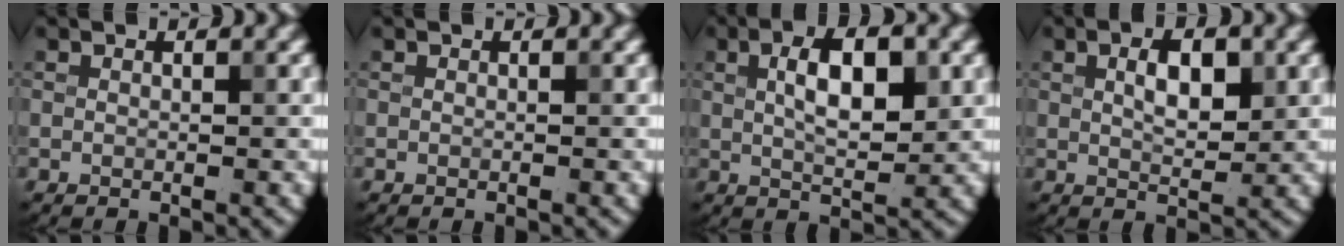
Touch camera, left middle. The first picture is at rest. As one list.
[{"total": 0.0}, {"total": 5.6, "force": [1.1, 2.2, 5.0], "torque": [-0.093, 0.007, 0.019]}, {"total": 3.7, "force": [0.8, 1.7, 3.2], "torque": [-0.064, 0.005, 0.017]}]